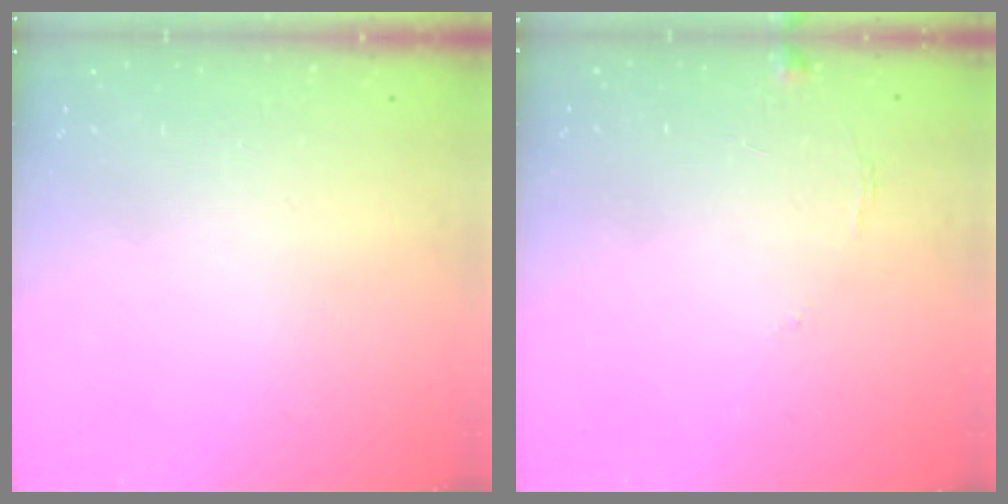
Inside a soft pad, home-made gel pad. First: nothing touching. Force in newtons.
{"total": 6.5, "press": 6.5, "slide": 0.3}